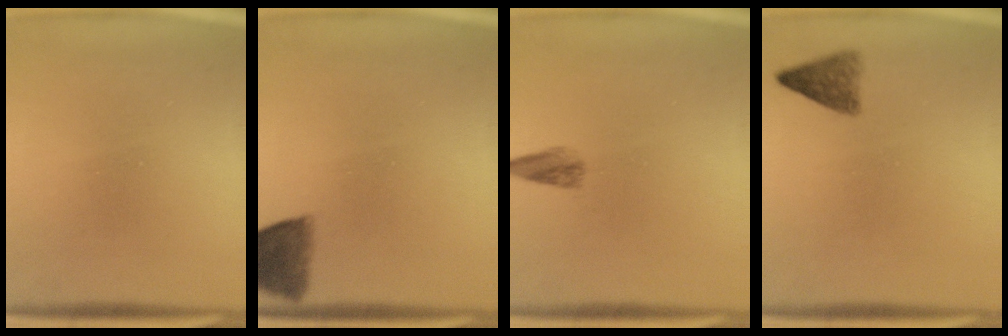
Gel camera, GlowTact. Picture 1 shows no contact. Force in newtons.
{"total": 6.2}
{"total": 1.8}
{"total": 3.1}